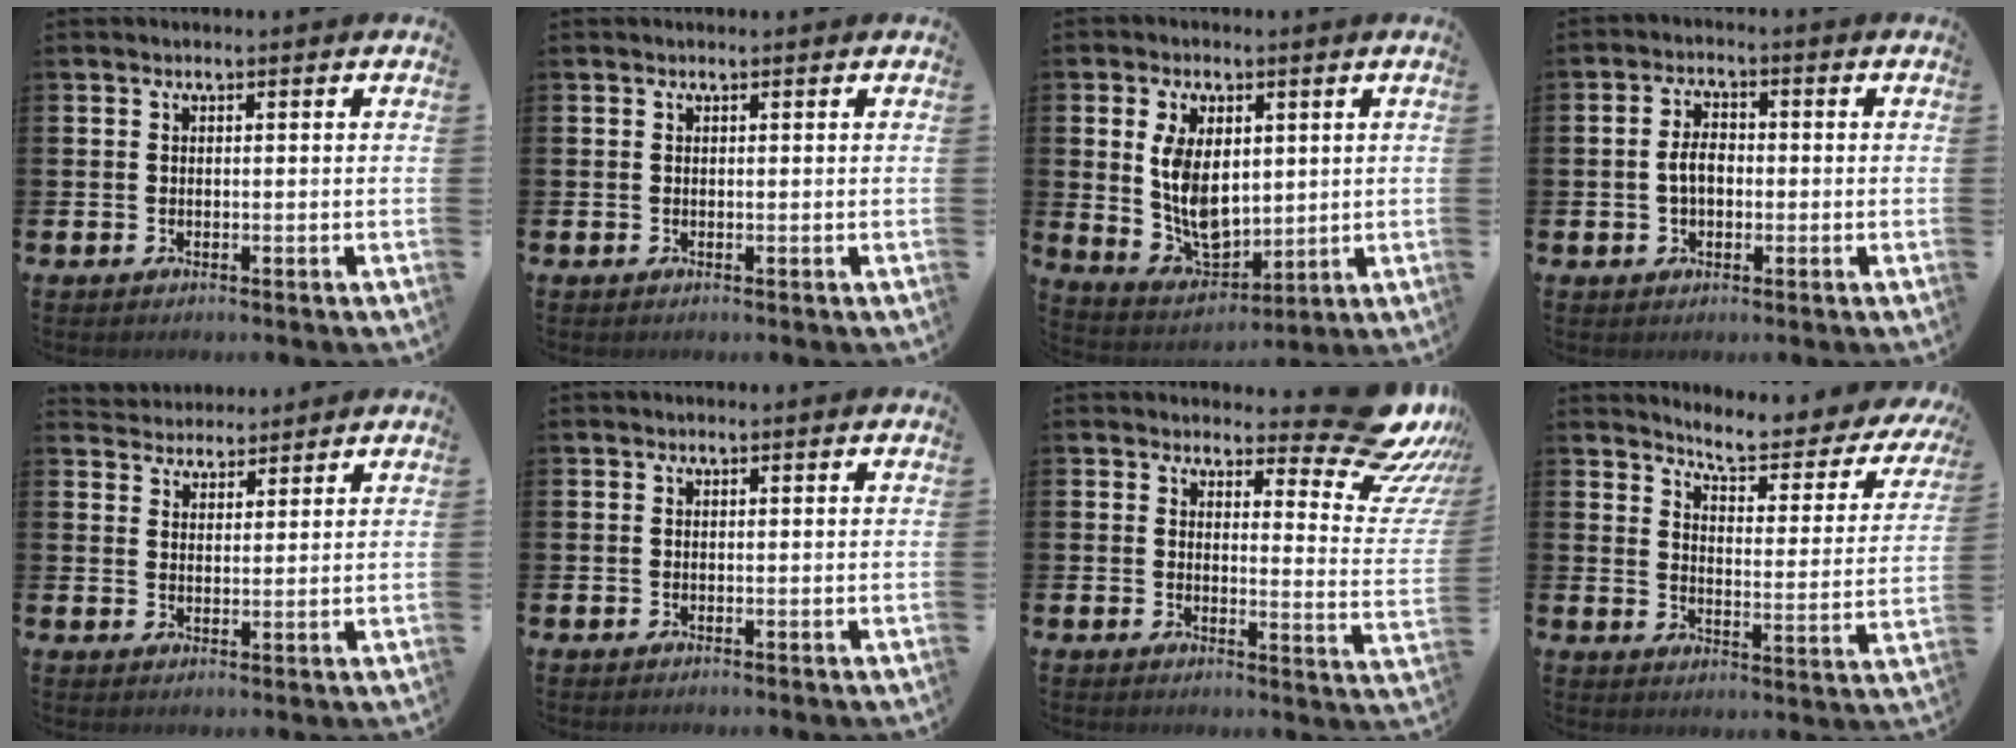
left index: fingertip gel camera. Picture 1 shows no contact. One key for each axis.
{"total": 0.0}
{"total": 7.1, "fx": 1.6, "fy": 4.6, "fz": 5.1, "tx": -0.109, "ty": -0.001, "tz": 0.026}
{"total": 3.6, "fx": -0.3, "fy": 2.2, "fz": 2.8, "tx": -0.046, "ty": 0.005, "tz": -0.009}
{"total": 3.7, "fx": 3.6, "fy": 1.0, "fz": -0.4, "tx": -0.006, "ty": -0.016, "tz": 0.067}
{"total": 0.0}
{"total": 9.5, "fx": 7.5, "fy": 3.2, "fz": 4.8, "tx": -0.053, "ty": -0.064, "tz": 0.127}
{"total": 6.0, "fx": 5.5, "fy": 0.9, "fz": 2.1, "tx": -0.062, "ty": -0.045, "tz": 0.087}